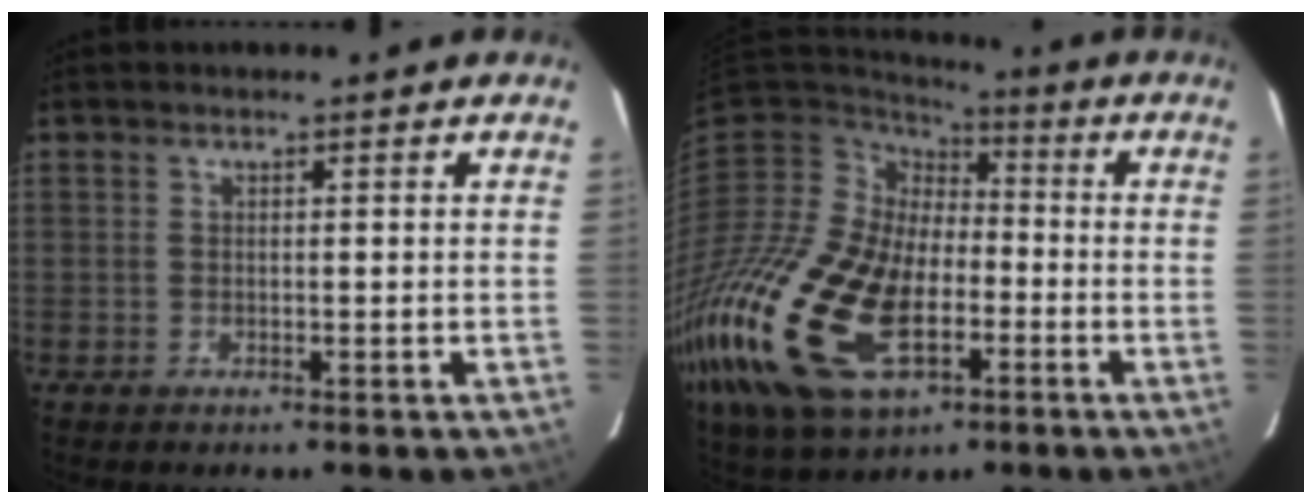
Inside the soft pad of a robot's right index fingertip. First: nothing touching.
{"total": 30.2, "force": [-11.4, 18.0, 21.4], "torque": [-0.500, -0.050, -0.204]}